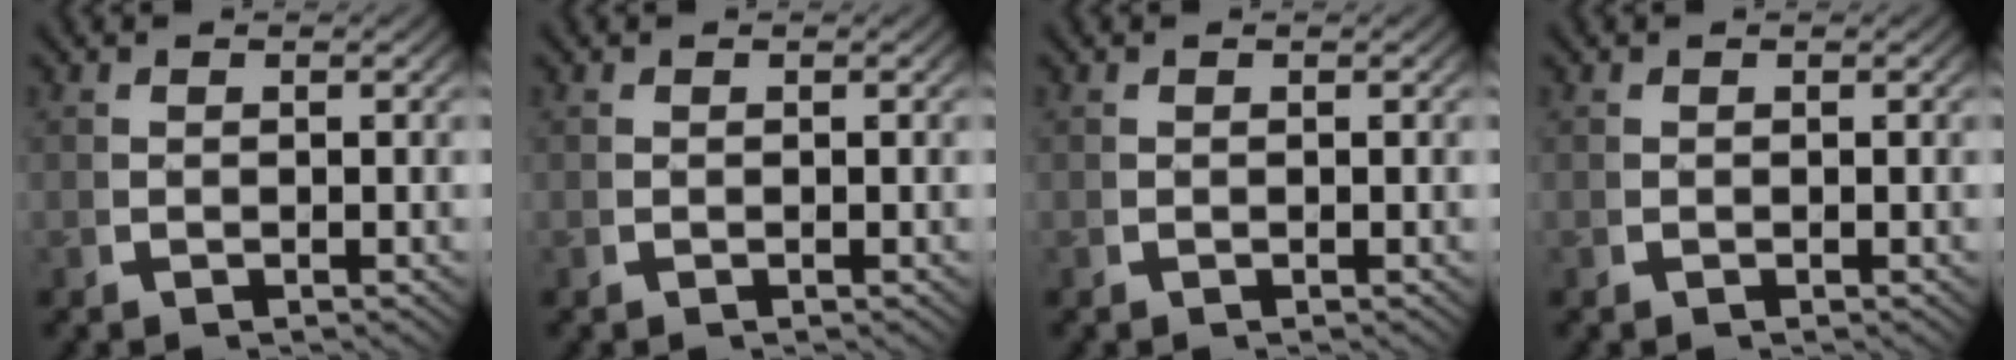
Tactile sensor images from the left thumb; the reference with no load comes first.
{"total": 0.0}
{"total": 0.0}
{"total": 0.0}